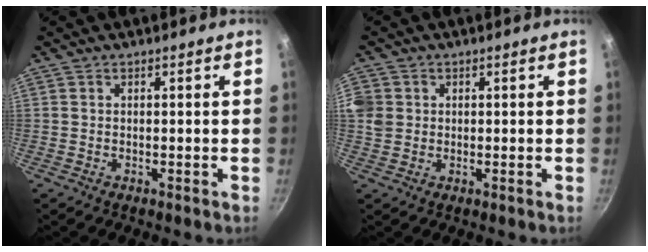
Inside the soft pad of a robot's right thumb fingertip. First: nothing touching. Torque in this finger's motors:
{"motor_torque": [0.60, 2.08, 0.30, 0.68, 0.25]}